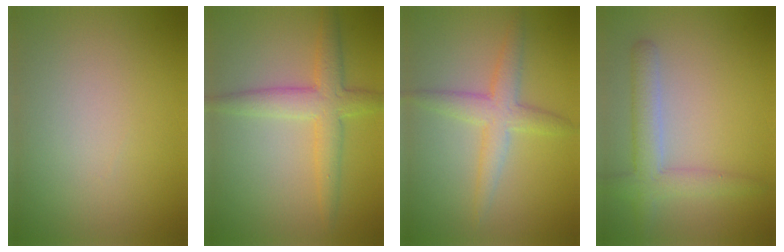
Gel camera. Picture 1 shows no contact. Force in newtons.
{"total": 4.1, "press": 4.1, "slide": 0.0}
{"total": 3.7, "press": 3.7, "slide": 0.1}
{"total": 3.7, "press": 3.7, "slide": 0.2}